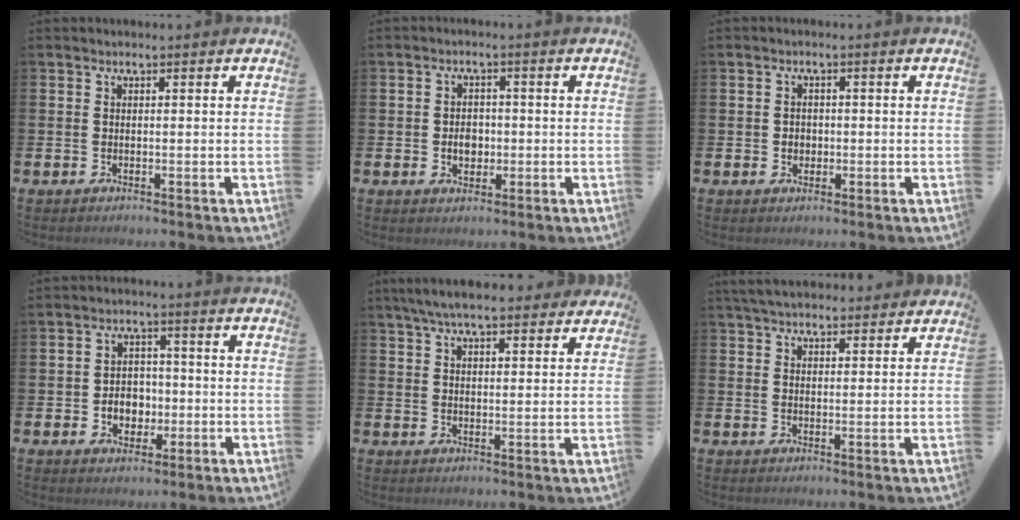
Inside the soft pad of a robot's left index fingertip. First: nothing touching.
{"total": 3.2, "force": [-0.4, 2.4, 2.0], "torque": [-0.014, -0.004, -0.016]}
{"total": 1.7, "force": [0.0, 1.6, 0.6], "torque": [-0.001, 0.004, -0.006]}
{"total": 3.9, "force": [-1.0, 3.3, 1.8], "torque": [-0.032, 0.004, -0.026]}
{"total": 6.0, "force": [5.5, 1.2, 2.3], "torque": [-0.052, -0.012, 0.099]}
{"total": 4.4, "force": [4.1, 1.2, 1.0], "torque": [-0.025, -0.011, 0.076]}